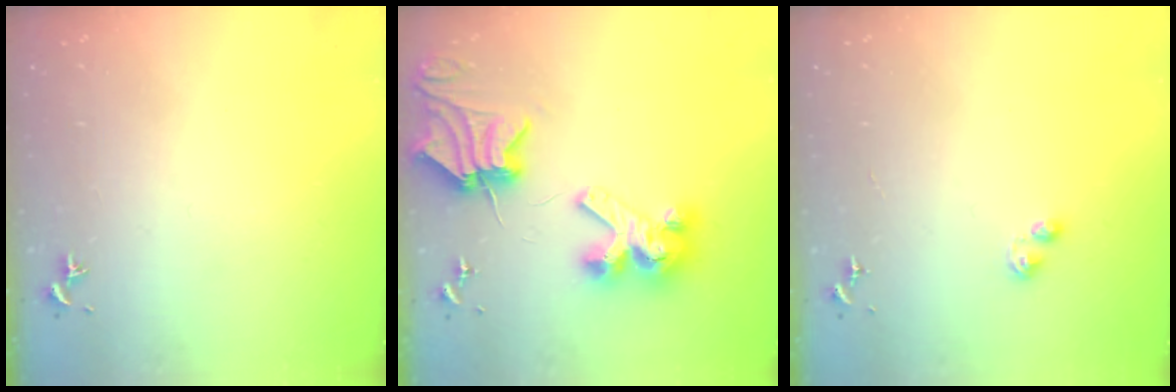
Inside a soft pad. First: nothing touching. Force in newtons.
{"total": 11.9, "press": 11.8, "slide": 1.5}
{"total": 2.9, "press": 2.9, "slide": 0.4}